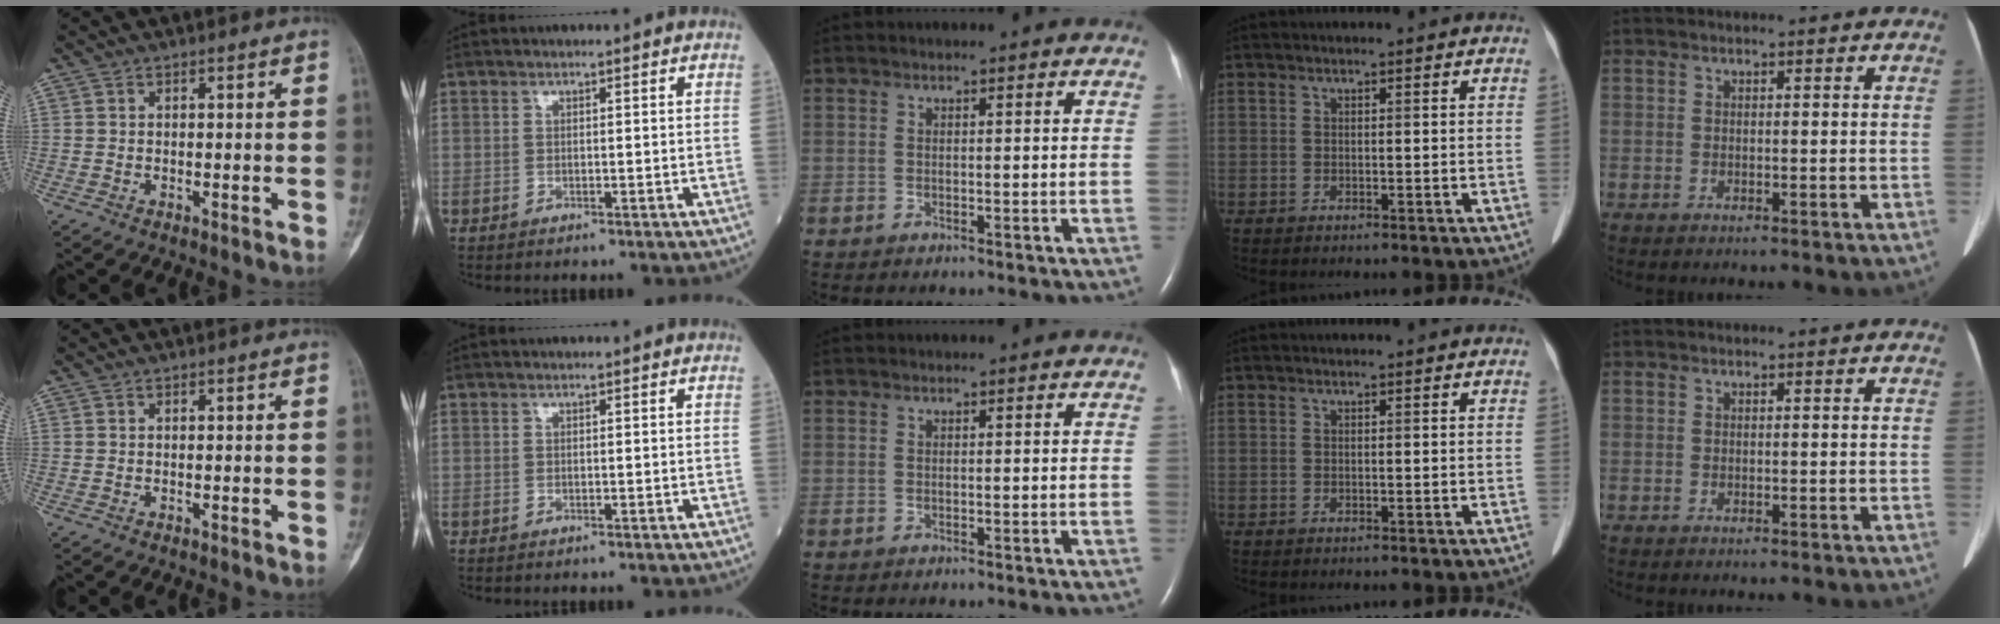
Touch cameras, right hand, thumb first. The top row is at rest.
{}